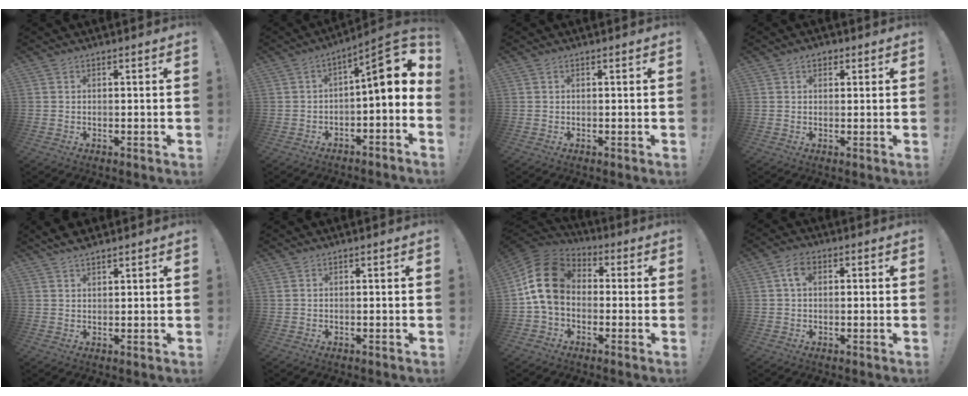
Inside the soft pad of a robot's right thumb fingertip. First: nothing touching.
{"total": 10.6, "force": [1.4, 2.8, 10.1], "torque": [-0.142, -0.007, 0.018]}
{"total": 0.0}
{"total": 2.5, "force": [1.2, 1.8, 1.2], "torque": [-0.017, -0.001, 0.020]}
{"total": 3.7, "force": [3.3, 1.1, 1.2], "torque": [-0.020, -0.015, 0.061]}
{"total": 0.0}
{"total": 16.4, "force": [1.4, 12.0, 11.1], "torque": [-0.190, 0.019, 0.033]}
{"total": 4.8, "force": [1.1, 3.3, 3.4], "torque": [-0.052, 0.008, 0.018]}